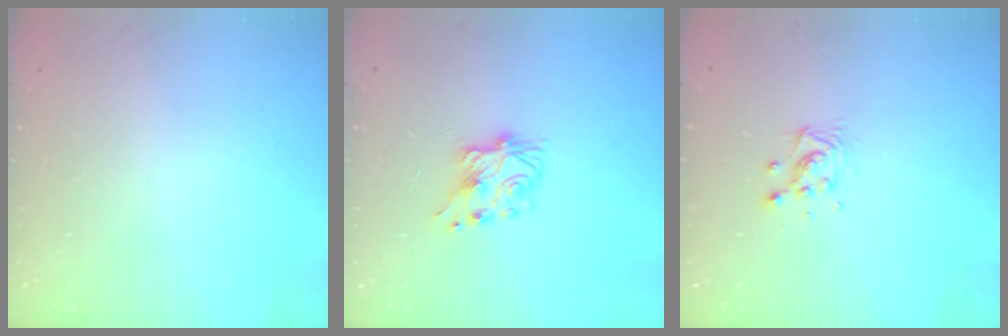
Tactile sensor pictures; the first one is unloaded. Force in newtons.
{"total": 7.1, "press": 7.1, "slide": 0.5}
{"total": 5.2, "press": 5.2, "slide": 0.1}